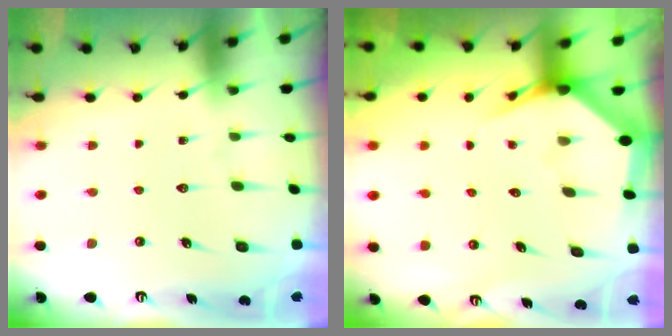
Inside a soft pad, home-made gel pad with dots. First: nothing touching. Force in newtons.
{"total": 3.4, "press": 3.4, "slide": 0.4}